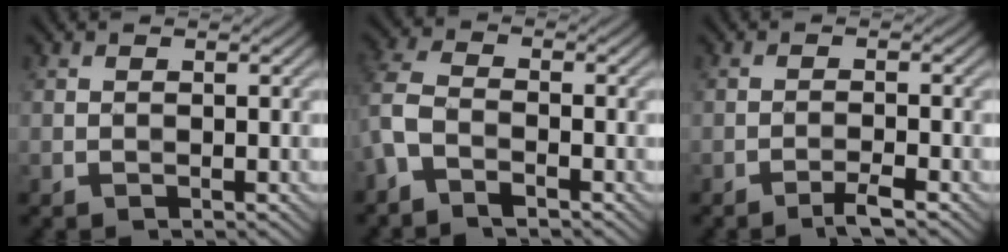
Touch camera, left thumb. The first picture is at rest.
{"total": 4.3, "force": [-2.7, 1.9, 2.9], "torque": [-0.074, -0.002, -0.067]}
{"total": 2.2, "force": [-1.6, 0.0, 1.5], "torque": [-0.026, 0.007, -0.035]}